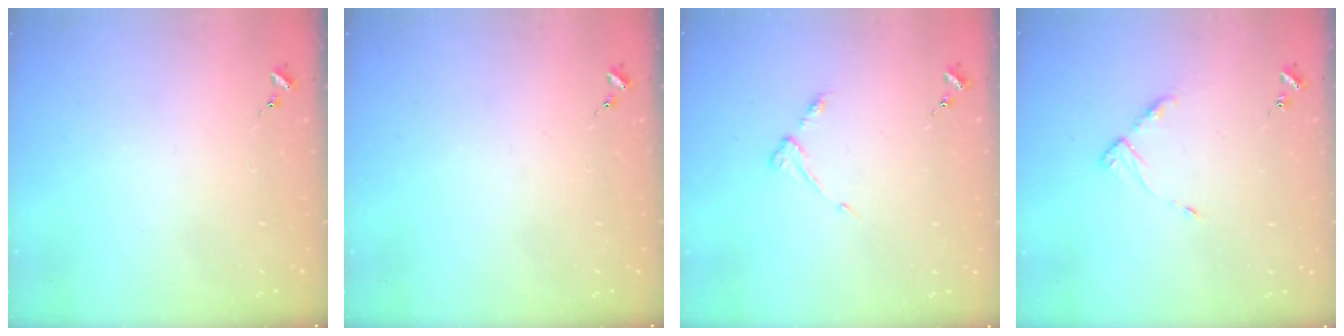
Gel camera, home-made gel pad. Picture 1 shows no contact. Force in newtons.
{"total": 0.0}
{"total": 5.2, "press": 5.2, "slide": 0.6}
{"total": 5.4, "press": 5.3, "slide": 0.6}